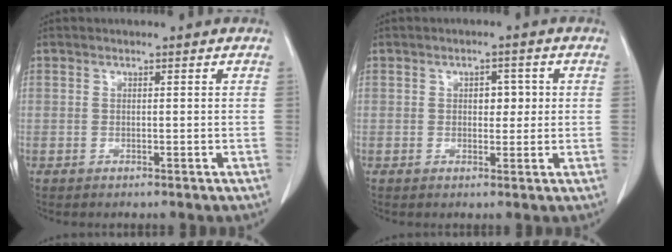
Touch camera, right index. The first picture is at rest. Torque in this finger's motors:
{"motor_torque": [0.40, 0.01, 0.06, 0.02]}